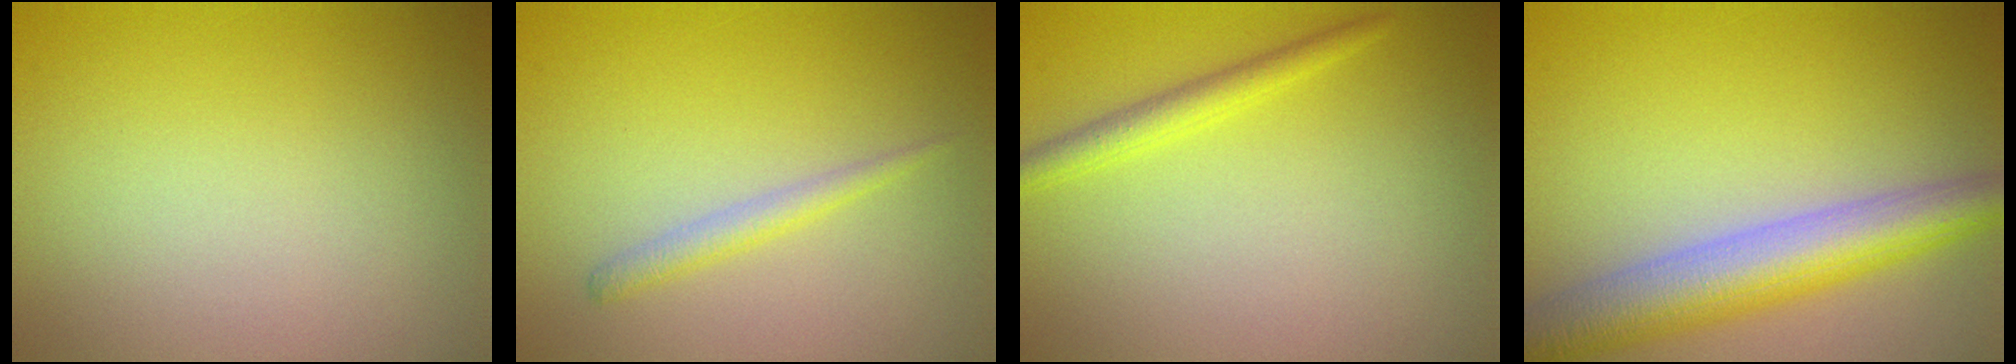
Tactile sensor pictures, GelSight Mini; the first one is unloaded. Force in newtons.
{"total": 1.5, "press": 1.5, "slide": 0.0}
{"total": 2.0, "press": 2.0, "slide": 0.1}
{"total": 7.1, "press": 7.1, "slide": 0.0}